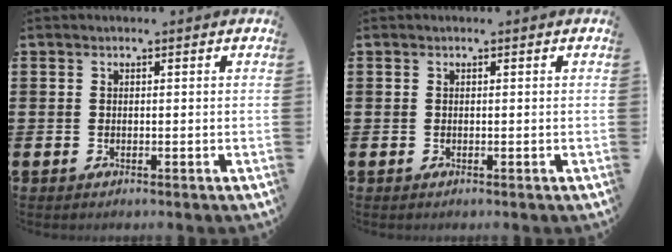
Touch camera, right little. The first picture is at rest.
{"total": 0.0}